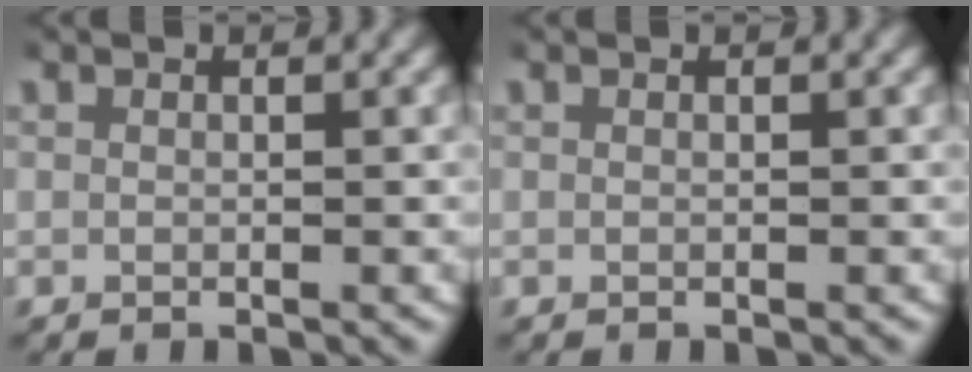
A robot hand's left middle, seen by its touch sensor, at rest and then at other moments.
{"total": 0.0}